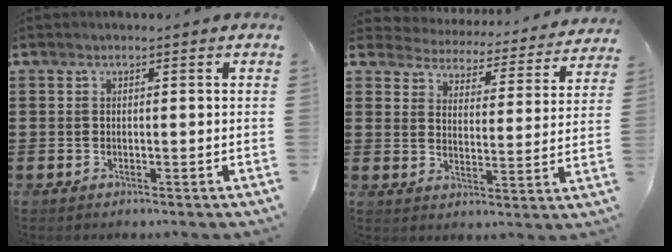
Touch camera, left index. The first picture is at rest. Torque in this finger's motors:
{"motor_torque": [2.14, 0.00, -0.05, -0.09]}